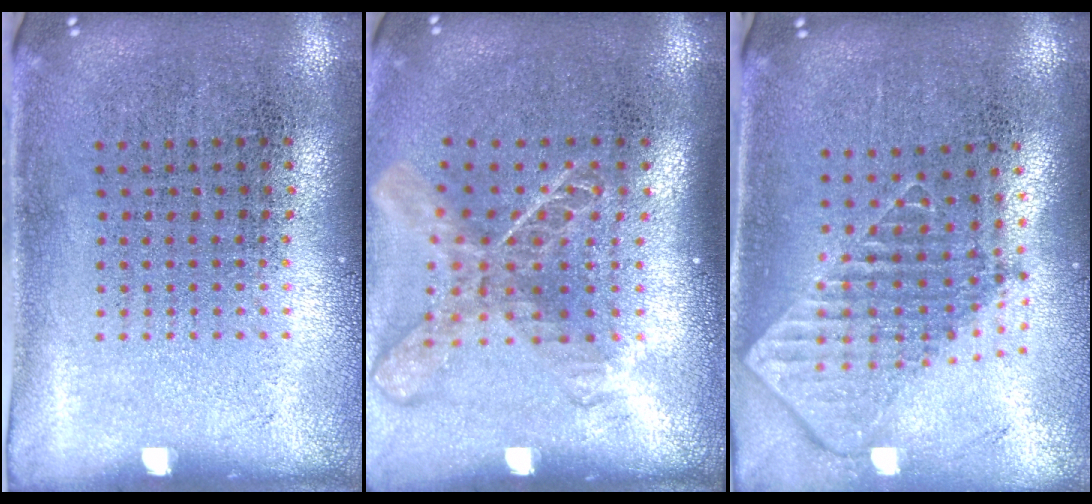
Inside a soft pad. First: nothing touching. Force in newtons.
{"total": 1.8, "press": 1.4, "slide": 1.2}
{"total": 1.9, "press": 1.5, "slide": 1.3}